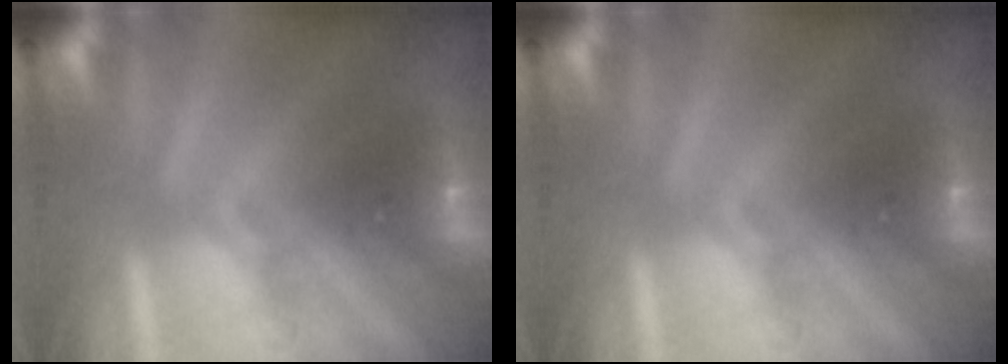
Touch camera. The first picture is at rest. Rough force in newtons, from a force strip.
{"total": 0.0}